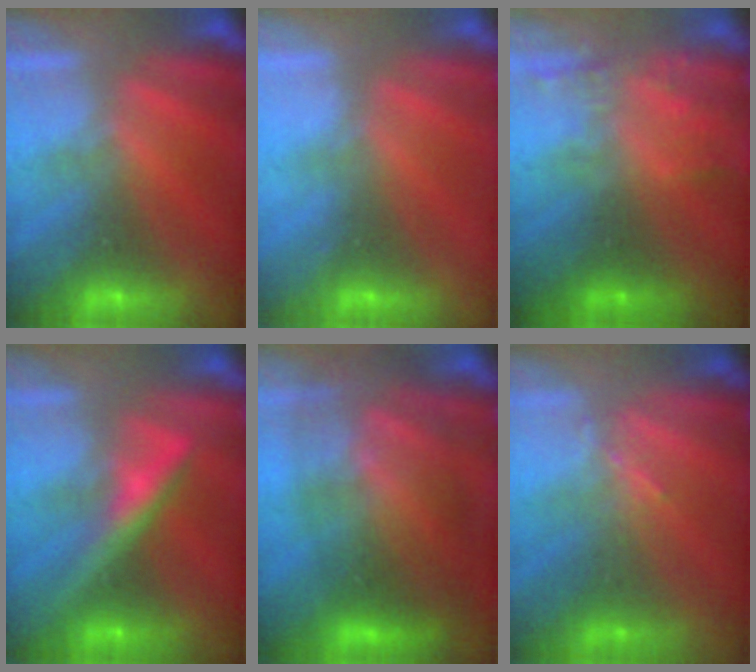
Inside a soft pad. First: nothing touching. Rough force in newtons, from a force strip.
{"total": 2.2}
{"total": 2.3}
{"total": 3.7}
{"total": 11.8}
{"total": 1.1}